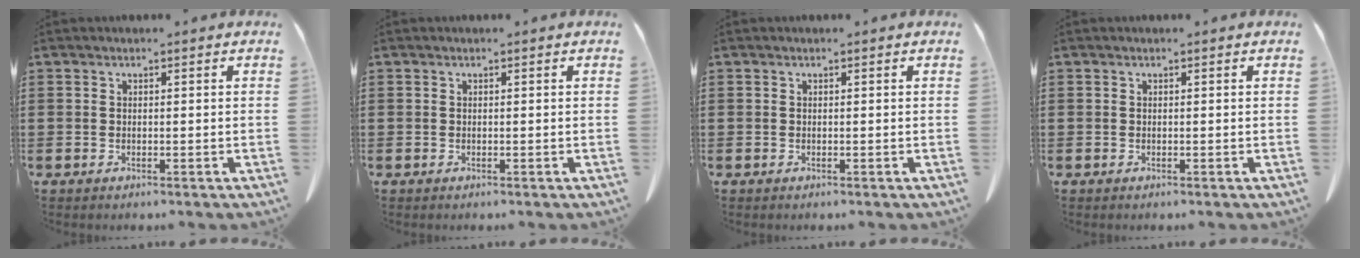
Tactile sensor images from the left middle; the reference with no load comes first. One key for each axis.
{"total": 0.0}
{"total": 0.0}
{"total": 0.0}